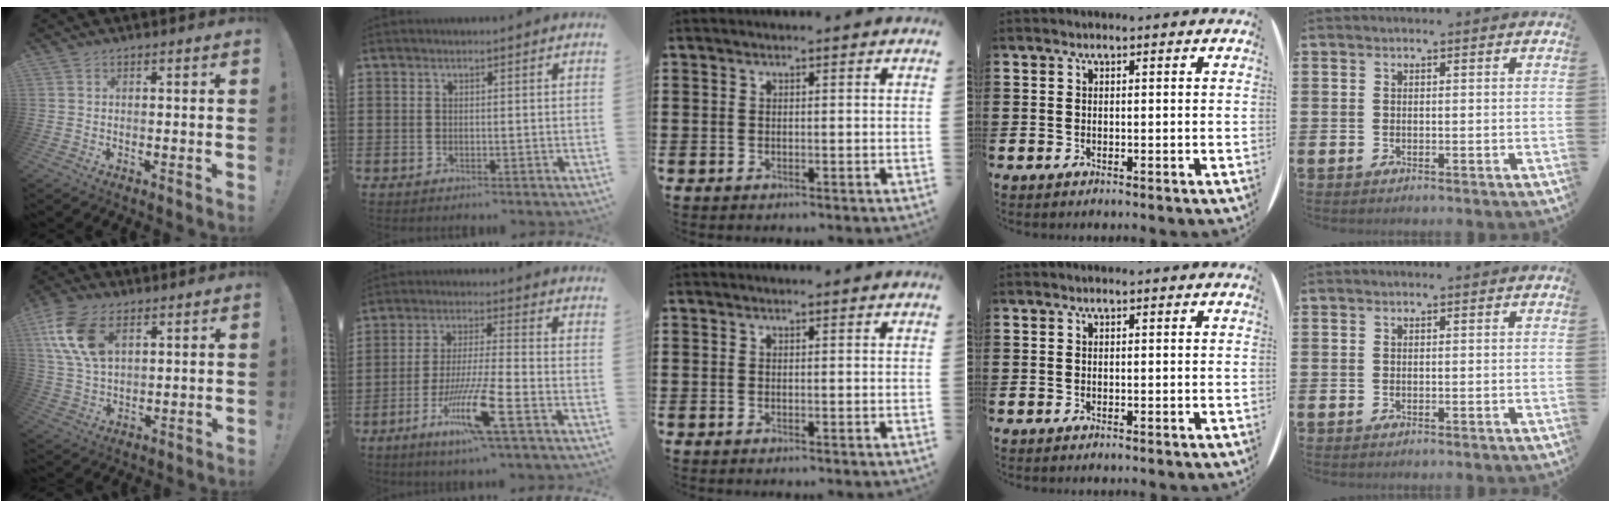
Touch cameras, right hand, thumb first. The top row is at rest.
{"thumb": {"total": 14.5, "force": [6.0, 8.8, 9.8], "torque": [-0.201, -0.014, 0.113]}, "index": {"total": 11.0, "force": [-5.6, 1.0, 9.5], "torque": [-0.198, -0.009, -0.108]}}